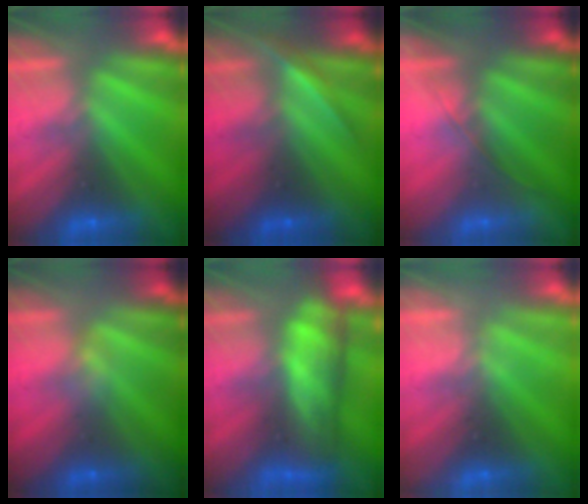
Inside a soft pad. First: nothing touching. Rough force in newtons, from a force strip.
{"total": 2.1}
{"total": 1.5}
{"total": 2.3}
{"total": 6.2}
{"total": 2.0}